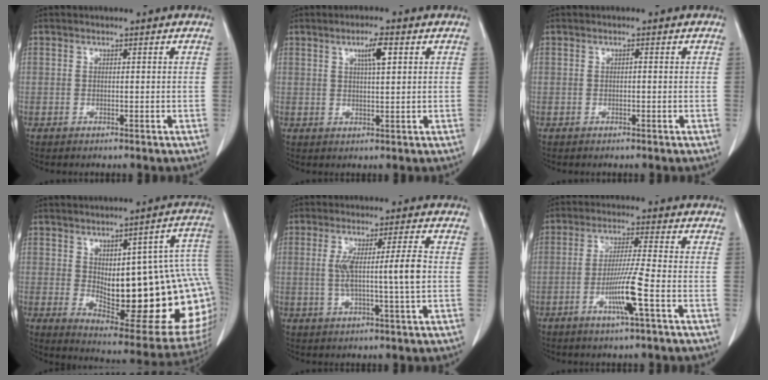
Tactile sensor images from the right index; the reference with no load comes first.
{"total": 3.9, "force": [1.6, 0.5, 3.5], "torque": [-0.062, 0.000, 0.027]}
{"total": 0.0}
{"total": 25.8, "force": [0.0, 6.8, 24.8], "torque": [-0.254, 0.013, 0.025]}
{"total": 7.6, "force": [0.2, -0.5, 7.6], "torque": [-0.134, 0.004, 0.009]}
{"total": 7.4, "force": [-2.6, -0.9, 6.8], "torque": [-0.130, -0.009, -0.050]}